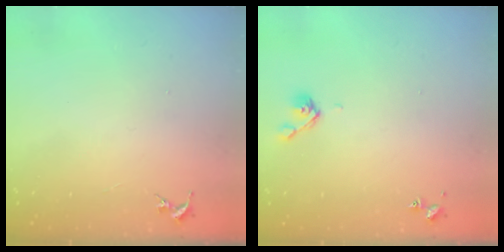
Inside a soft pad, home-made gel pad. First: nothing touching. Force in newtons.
{"total": 4.9, "press": 4.8, "slide": 0.9}